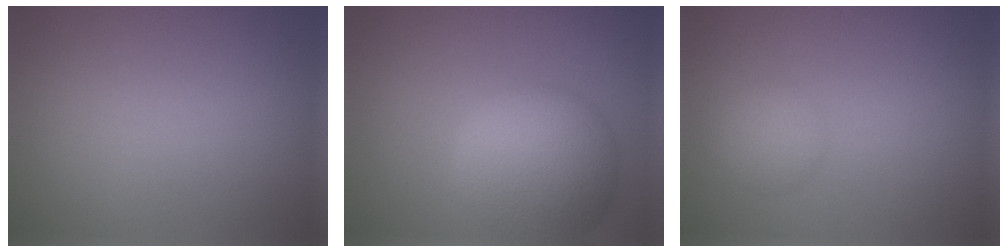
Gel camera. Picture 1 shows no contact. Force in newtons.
{"total": 8.4, "press": 8.4, "slide": 0.8}
{"total": 2.5, "press": 2.5, "slide": 0.0}